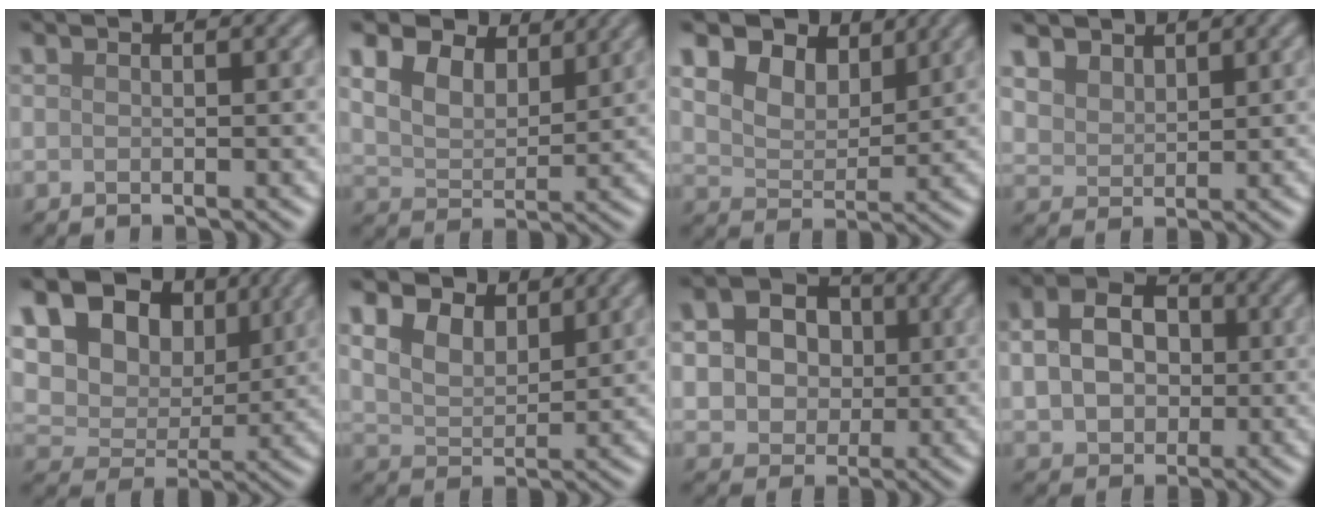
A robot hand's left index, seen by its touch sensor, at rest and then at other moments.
{"total": 6.9, "force": [4.7, 3.7, 3.5], "torque": [-0.092, 0.007, 0.068]}
{"total": 6.3, "force": [4.1, 3.6, 3.0], "torque": [-0.072, 0.002, 0.063]}
{"total": 3.9, "force": [3.0, 2.2, 1.2], "torque": [-0.049, -0.003, 0.065]}
{"total": 18.2, "force": [8.8, 12.8, 9.5], "torque": [-0.203, 0.041, 0.160]}
{"total": 4.8, "force": [3.2, 2.6, 2.5], "torque": [-0.064, 0.006, 0.043]}
{"total": 8.0, "force": [1.7, 6.7, 3.9], "torque": [-0.076, 0.034, 0.017]}
{"total": 7.0, "force": [0.8, 5.4, 4.3], "torque": [-0.089, 0.017, -0.001]}